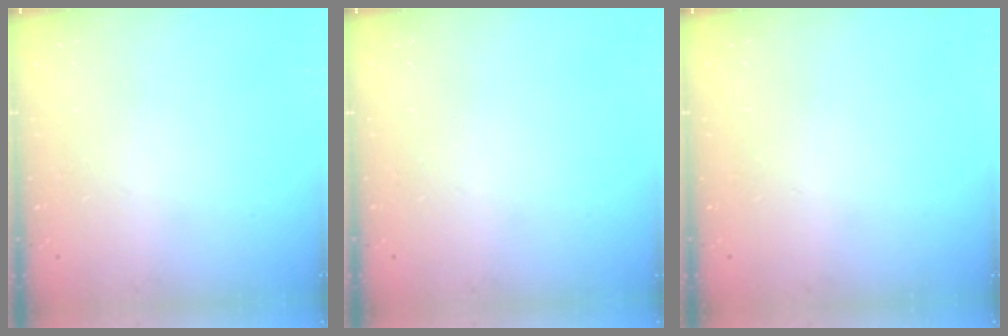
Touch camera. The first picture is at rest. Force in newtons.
{"total": 0.0}
{"total": 0.0}